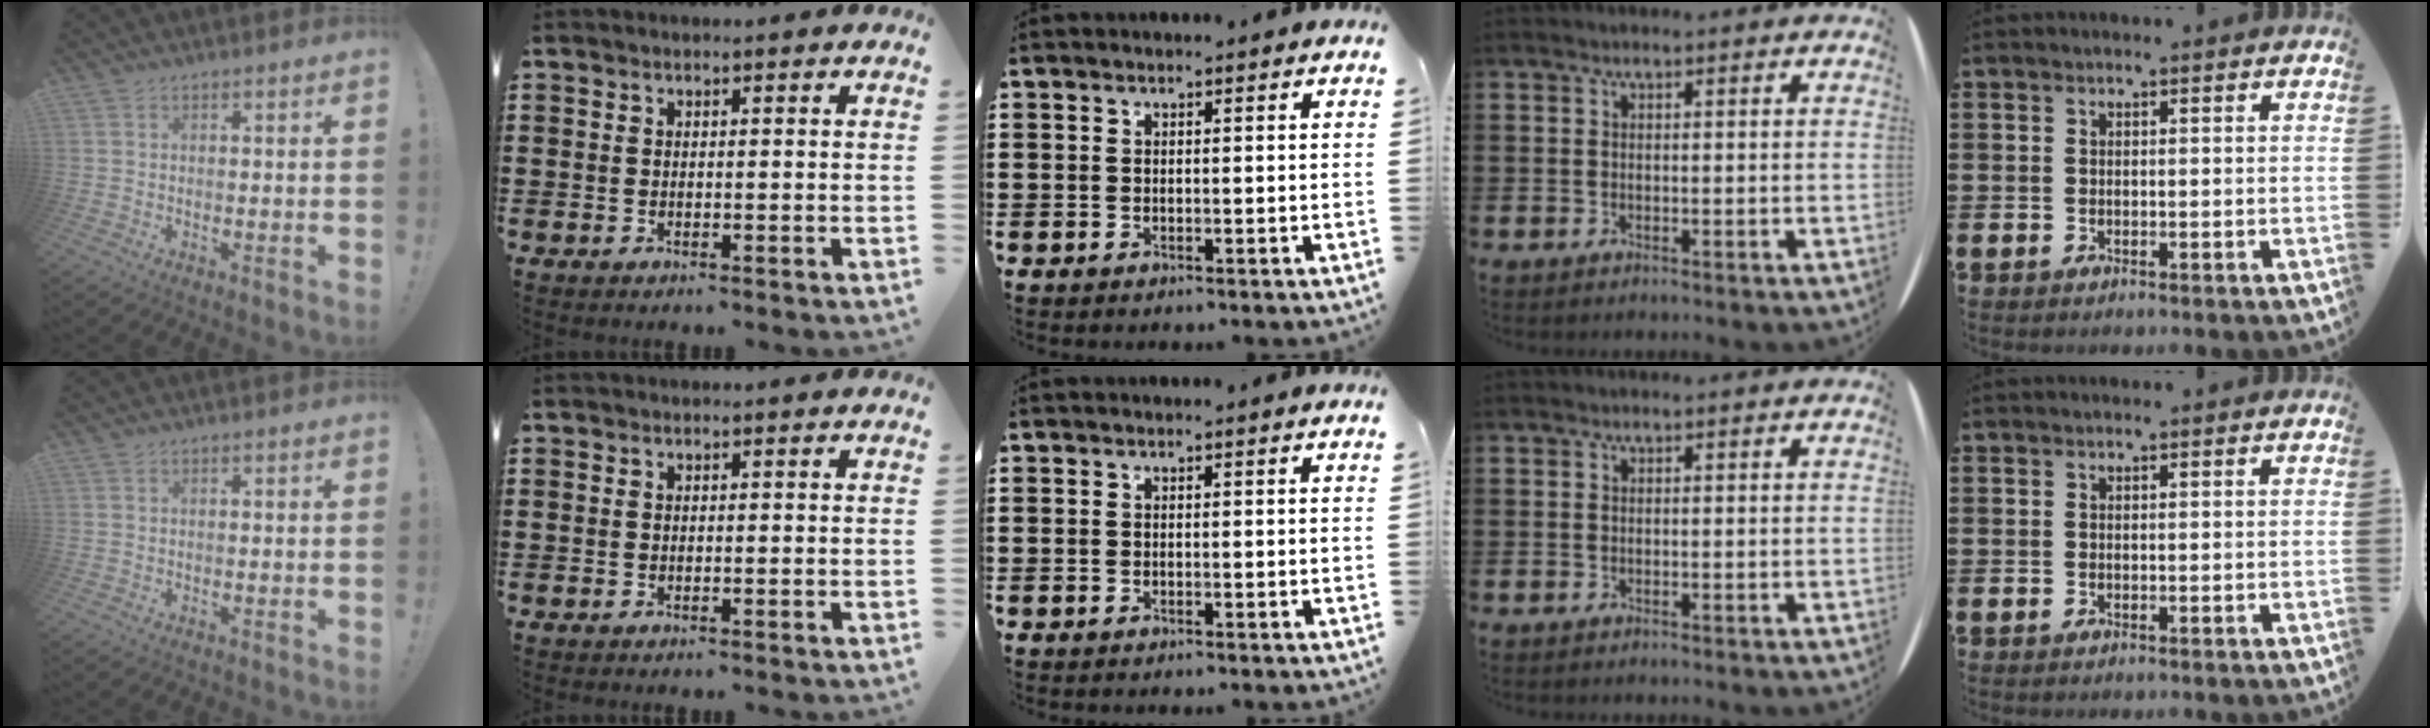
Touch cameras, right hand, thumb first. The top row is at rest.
{}